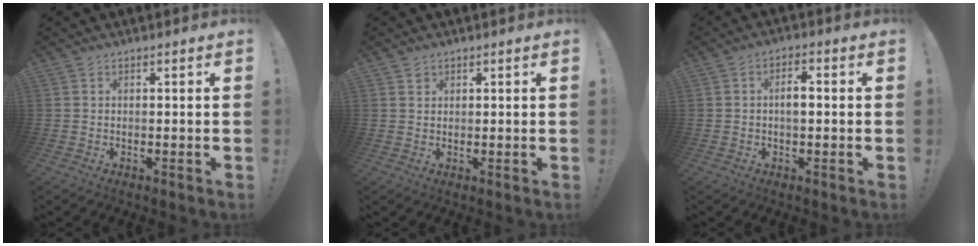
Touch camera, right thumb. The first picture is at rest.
{"total": 1.2, "force": [0.8, 0.9, 0.2], "torque": [0.008, -0.005, 0.014]}
{"total": 4.1, "force": [-0.2, 1.9, 3.6], "torque": [-0.054, 0.007, -0.008]}